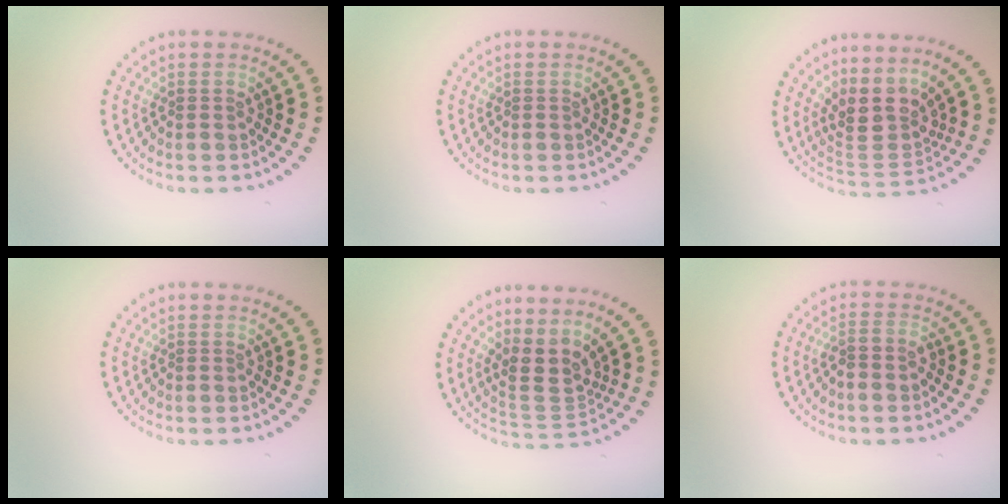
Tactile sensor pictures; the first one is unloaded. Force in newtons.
{"total": 0.0}
{"total": 4.0, "press": 2.9, "slide": 2.7}
{"total": 0.0}
{"total": 3.3, "press": 2.6, "slide": 2.1}
{"total": 2.0, "press": 1.7, "slide": 0.9}